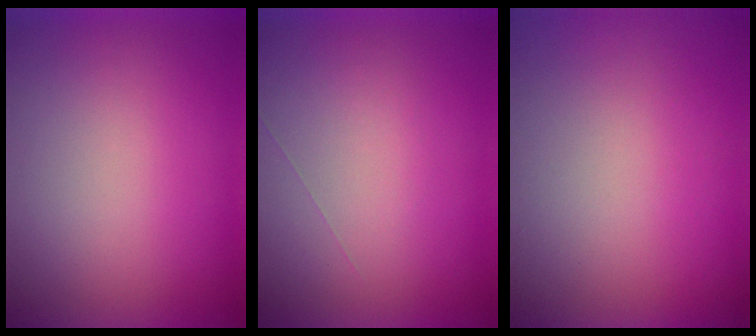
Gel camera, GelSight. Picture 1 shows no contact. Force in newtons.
{"total": 1.0}
{"total": 4.7}